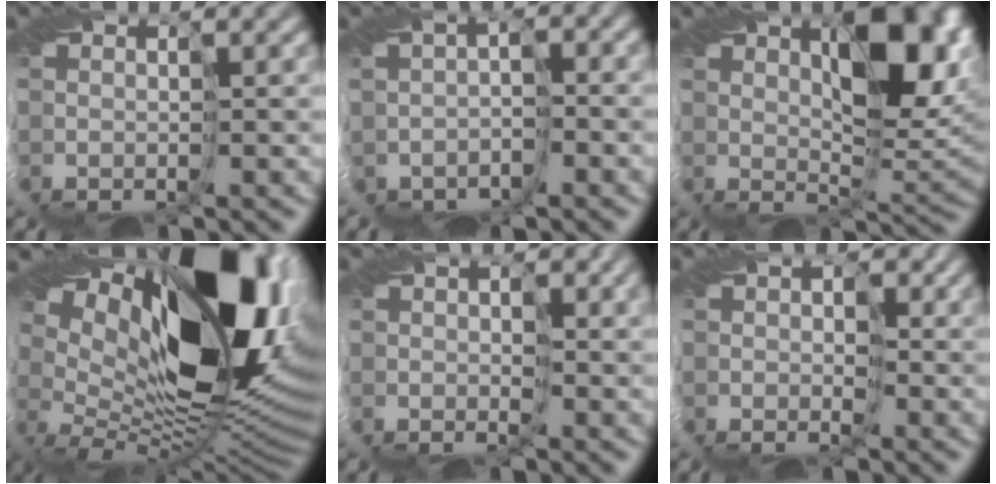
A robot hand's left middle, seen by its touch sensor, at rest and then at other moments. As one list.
[{"total": 2.7, "force": [-2.0, 1.5, 1.2], "torque": [-0.012, -0.004, -0.040]}, {"total": 9.4, "force": [2.4, 4.4, 7.9], "torque": [-0.114, -0.001, 0.035]}, {"total": 17.7, "force": [6.7, 8.3, 14.1], "torque": [-0.225, 0.017, 0.122]}, {"total": 1.0, "force": [-0.5, 0.7, 0.5], "torque": [-0.002, -0.003, -0.013]}, {"total": 1.6, "force": [-0.8, 1.4, 0.2], "torque": [0.004, -0.001, -0.019]}]